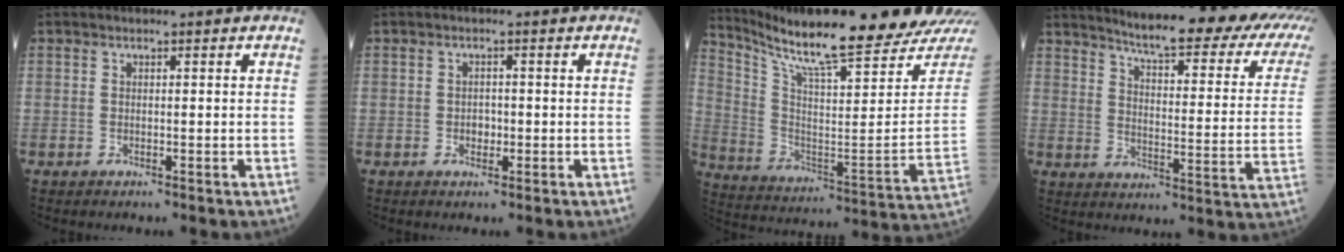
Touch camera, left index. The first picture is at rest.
{"total": 1.6, "force": [-0.4, 1.1, 1.0], "torque": [-0.015, 0.004, -0.005]}
{"total": 25.7, "force": [22.4, -0.1, 12.8], "torque": [-0.220, -0.078, 0.326]}
{"total": 24.2, "force": [20.0, 2.9, 13.3], "torque": [-0.180, -0.051, 0.236]}